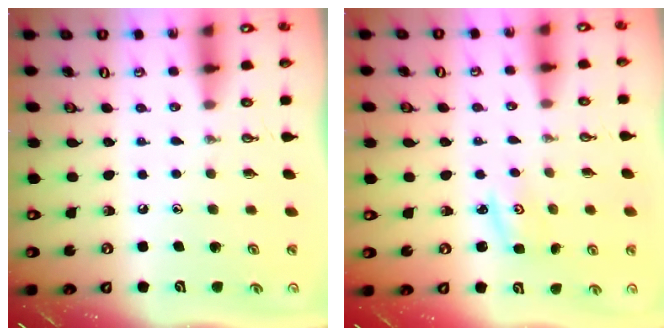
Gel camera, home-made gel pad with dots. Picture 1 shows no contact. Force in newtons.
{"total": 2.8, "press": 2.8, "slide": 0.4}